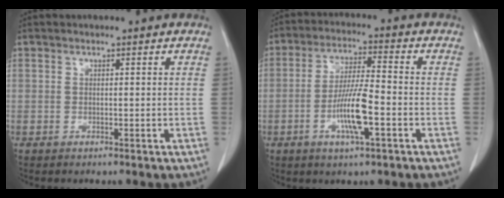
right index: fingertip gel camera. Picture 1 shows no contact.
{"total": 8.8, "force": [-2.9, 1.0, 8.3], "torque": [-0.158, -0.004, -0.056]}